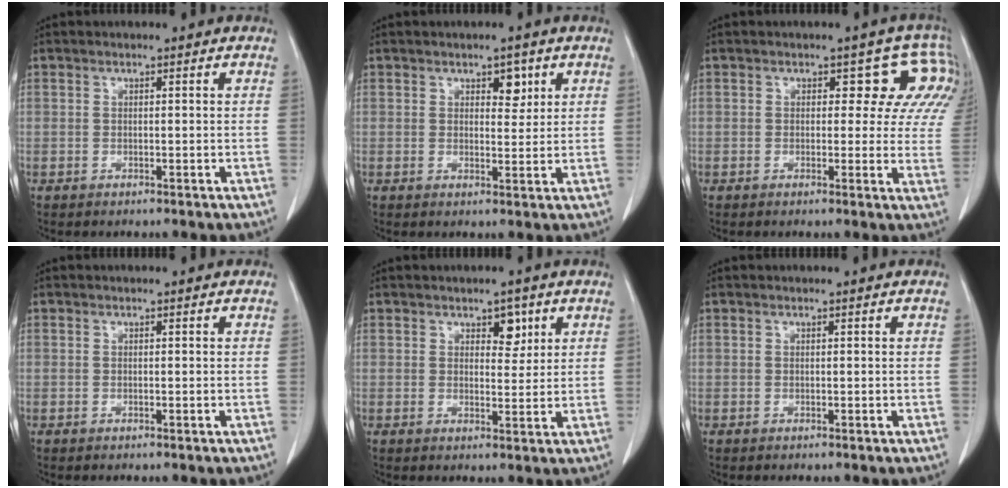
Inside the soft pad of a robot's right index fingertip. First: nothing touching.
{"total": 2.8, "force": [1.5, 1.5, 1.8], "torque": [-0.020, 0.000, 0.022]}
{"total": 7.4, "force": [4.6, 4.5, 3.6], "torque": [-0.018, 0.008, 0.022]}
{"total": 0.0}
{"total": 3.1, "force": [1.7, 1.7, 2.0], "torque": [-0.022, -0.001, 0.026]}
{"total": 0.0}